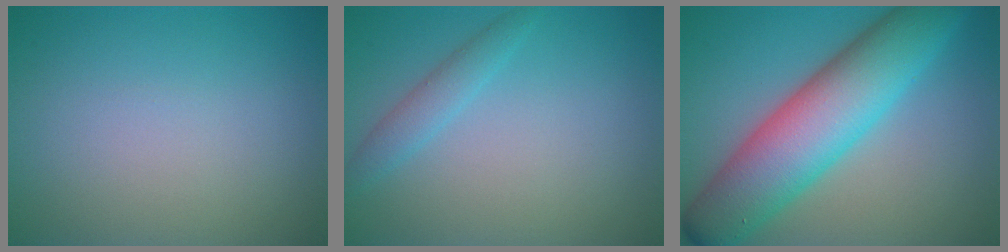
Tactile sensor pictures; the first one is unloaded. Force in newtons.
{"total": 1.8, "press": 1.8, "slide": 0.1}
{"total": 10.2, "press": 10.2, "slide": 0.1}